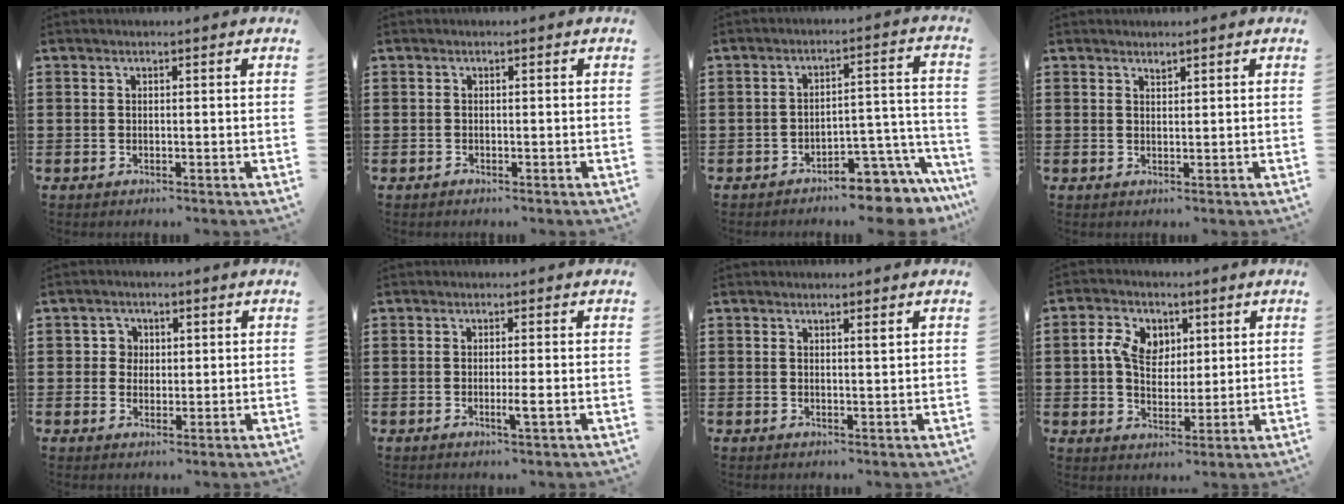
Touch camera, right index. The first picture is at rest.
{"total": 0.5, "force": [-0.5, 0.3, 0.0], "torque": [0.001, 0.003, -0.011]}
{"total": 6.6, "force": [-6.2, 0.9, 2.2], "torque": [-0.030, 0.015, -0.117]}
{"total": 0.9, "force": [0.8, 0.2, 0.1], "torque": [-0.004, 0.000, 0.016]}
{"total": 2.6, "force": [0.5, 2.4, 0.9], "torque": [-0.028, 0.010, 0.005]}
{"total": 2.2, "force": [-0.6, -0.1, 2.2], "torque": [-0.036, -0.006, -0.012]}
{"total": 1.1, "force": [0.7, -0.1, 0.9], "torque": [-0.018, -0.002, 0.012]}
{"total": 6.3, "force": [1.5, 4.7, 3.9], "torque": [-0.092, 0.010, 0.020]}